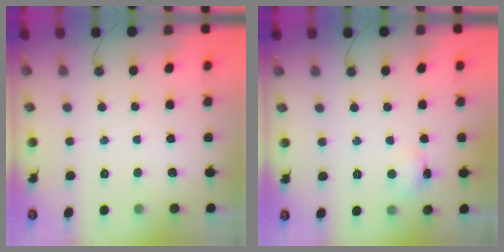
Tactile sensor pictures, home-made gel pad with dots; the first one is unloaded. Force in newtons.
{"total": 3.5, "press": 3.4, "slide": 0.7}